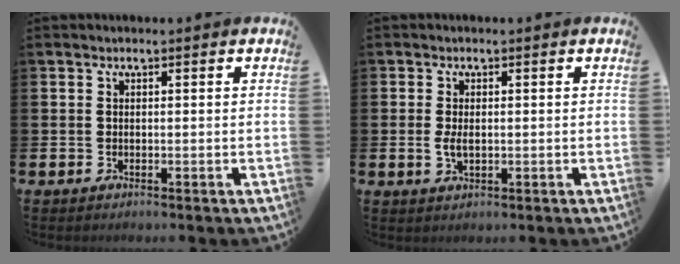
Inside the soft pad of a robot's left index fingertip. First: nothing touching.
{"total": 2.2, "force": [0.0, 1.2, 1.9], "torque": [-0.033, 0.003, -0.003]}